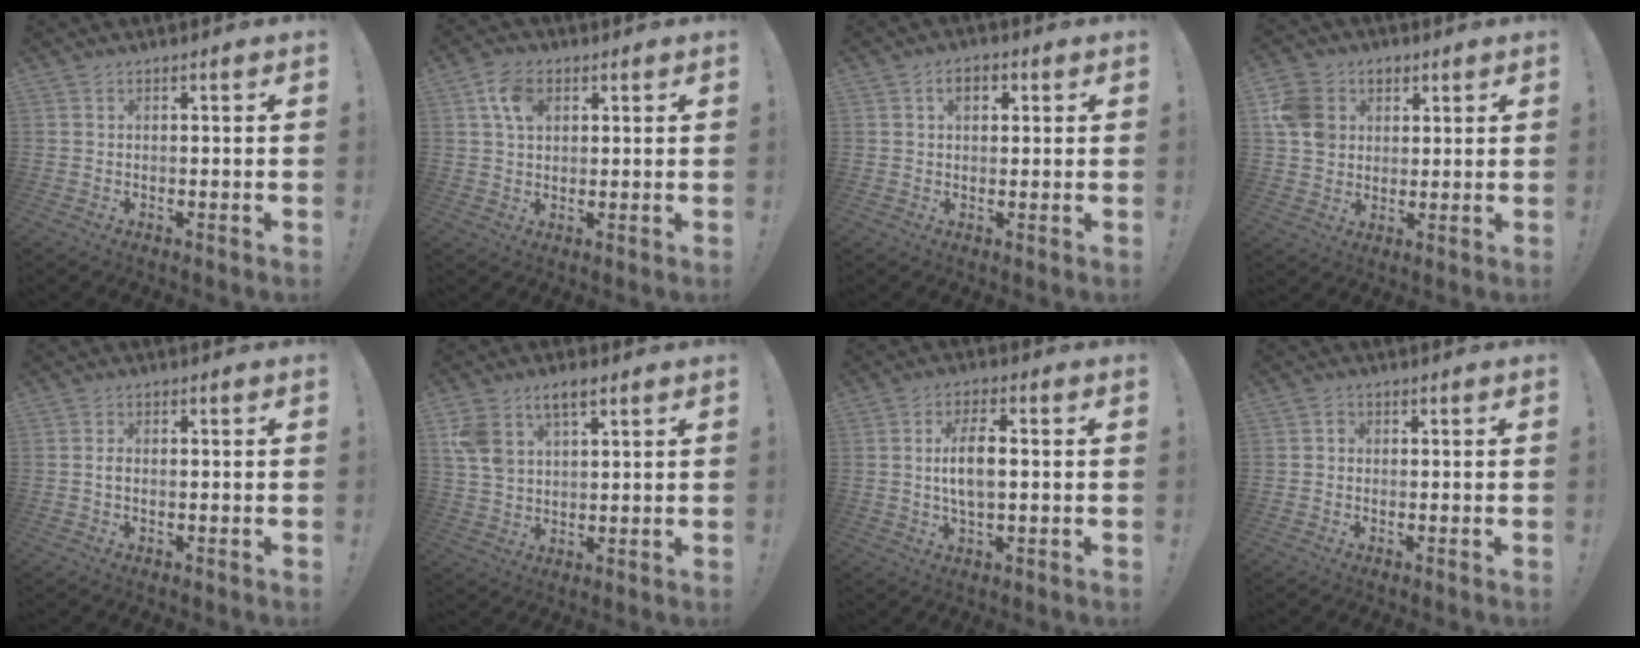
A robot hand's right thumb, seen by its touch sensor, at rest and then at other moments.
{"total": 7.5, "force": [2.7, 5.2, 4.7], "torque": [-0.077, 0.003, 0.052]}
{"total": 4.0, "force": [1.2, 2.6, 2.9], "torque": [-0.043, 0.006, 0.018]}
{"total": 11.0, "force": [2.9, 9.6, 4.5], "torque": [-0.063, -0.005, 0.062]}
{"total": 1.4, "force": [-0.3, 0.6, 1.3], "torque": [-0.022, 0.003, -0.006]}
{"total": 8.1, "force": [4.5, 4.6, 4.9], "torque": [-0.098, -0.011, 0.085]}
{"total": 8.3, "force": [0.4, 3.4, 7.6], "torque": [-0.128, -0.002, 0.001]}
{"total": 1.5, "force": [-0.5, 1.3, 0.7], "torque": [-0.006, 0.004, -0.012]}